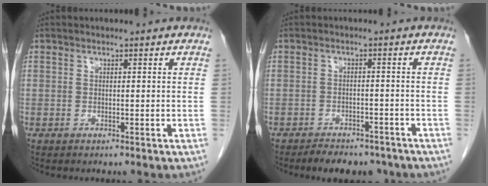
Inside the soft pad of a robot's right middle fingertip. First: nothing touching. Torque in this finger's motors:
{"motor_torque": [0.68, -0.54, 0.04, 0.05]}